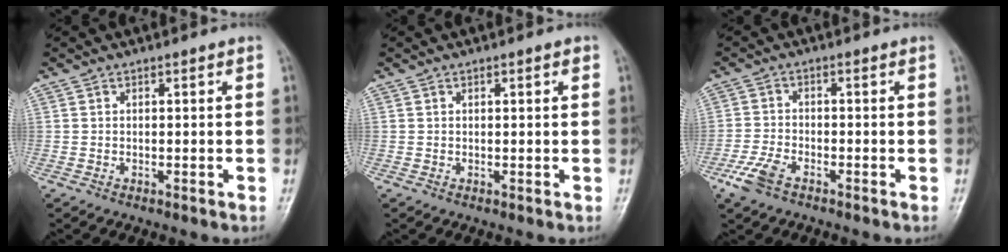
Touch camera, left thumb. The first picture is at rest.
{"total": 1.0, "force": [0.3, 0.4, 0.9], "torque": [-0.007, 0.005, 0.004]}
{"total": 5.2, "force": [-3.3, 2.4, 3.2], "torque": [-0.074, 0.008, -0.067]}